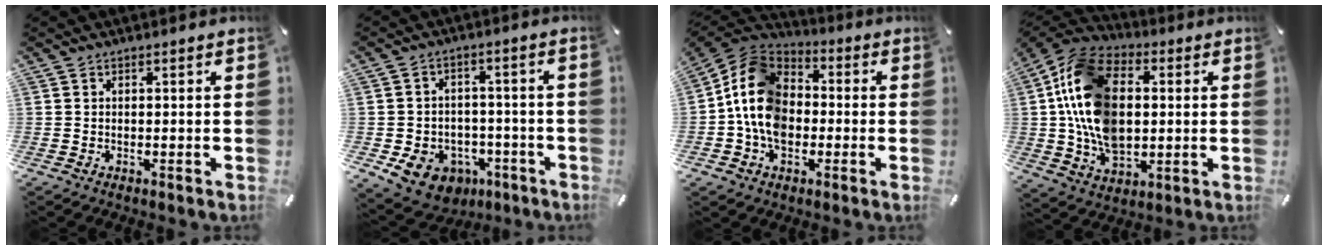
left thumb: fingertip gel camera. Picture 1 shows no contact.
{"total": 8.9, "force": [-4.1, 7.3, 3.0], "torque": [-0.051, 0.034, -0.067]}
{"total": 13.9, "force": [-2.6, 11.0, 8.1], "torque": [-0.193, 0.027, -0.050]}
{"total": 19.0, "force": [0.7, 13.2, 13.6], "torque": [-0.305, 0.007, 0.011]}